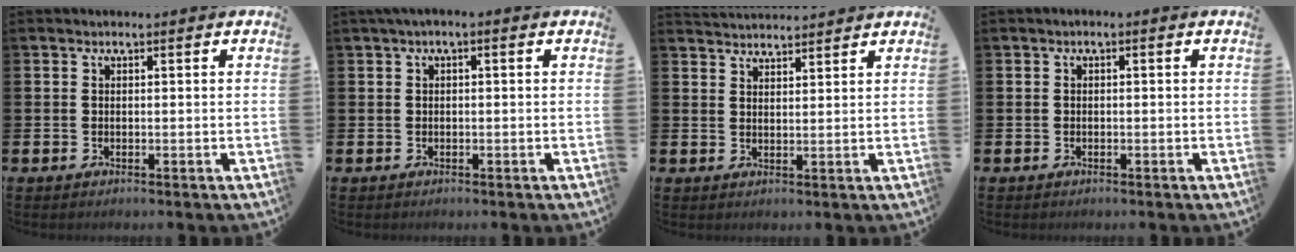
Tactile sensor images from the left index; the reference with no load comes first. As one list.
[{"total": 0.8, "force": [-0.3, 0.3, 0.7], "torque": [-0.017, 0.004, -0.006]}, {"total": 3.0, "force": [3.0, 0.3, -0.2], "torque": [-0.003, -0.015, 0.056]}, {"total": 0.6, "force": [-0.5, 0.2, 0.3], "torque": [-0.010, 0.000, -0.009]}]